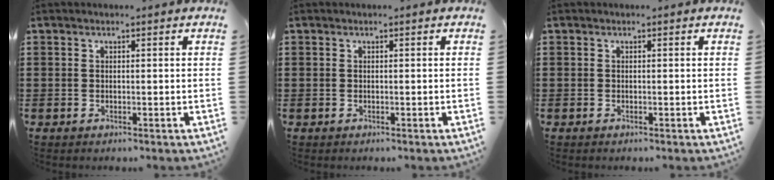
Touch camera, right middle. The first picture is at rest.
{"total": 0.0}
{"total": 0.0}